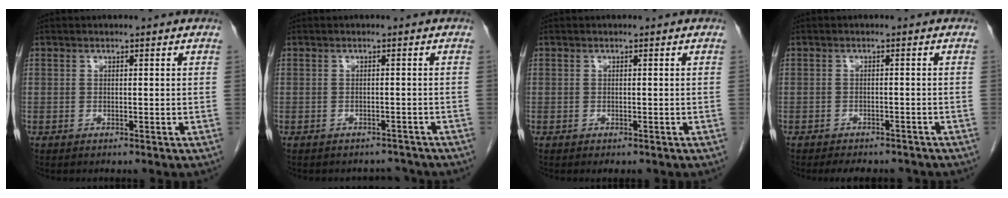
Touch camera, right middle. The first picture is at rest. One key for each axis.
{"total": 3.3, "fx": -3.0, "fy": 1.3, "fz": -0.1, "tx": 0.004, "ty": 0.004, "tz": -0.038}
{"total": 1.2, "fx": -0.8, "fy": 0.7, "fz": 0.6, "tx": -0.005, "ty": -0.001, "tz": -0.005}
{"total": 7.1, "fx": -6.2, "fy": 2.6, "fz": 2.3, "tx": -0.028, "ty": 0.000, "tz": -0.073}